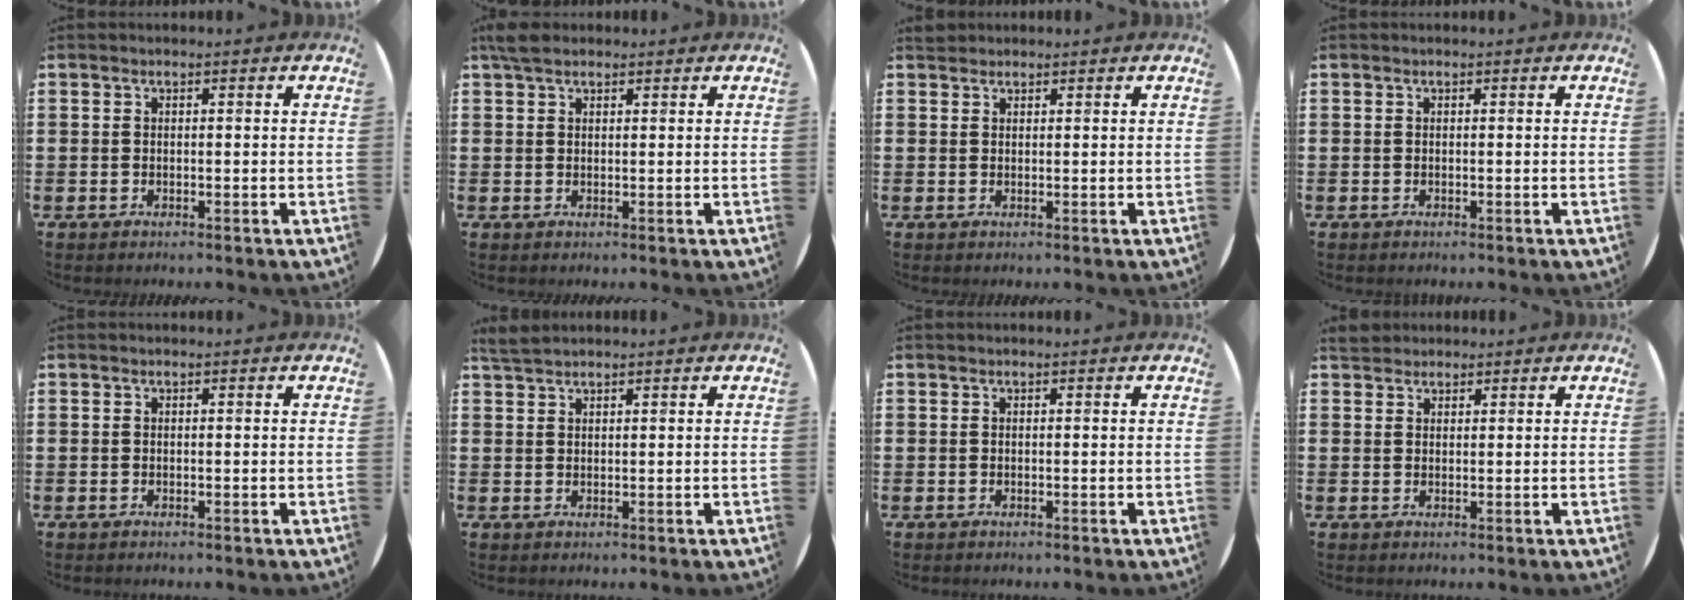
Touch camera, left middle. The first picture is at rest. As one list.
[{"total": 2.3, "force": [1.8, 1.0, 1.1], "torque": [-0.018, 0.004, 0.031]}, {"total": 1.0, "force": [1.0, 0.3, -0.1], "torque": [0.007, -0.002, 0.017]}, {"total": 0.0}, {"total": 0.0}, {"total": 1.8, "force": [1.7, 0.2, 0.5], "torque": [-0.014, 0.004, 0.033]}, {"total": 0.0}, {"total": 2.1, "force": [2.0, 0.7, 0.2], "torque": [-0.002, 0.001, 0.038]}]